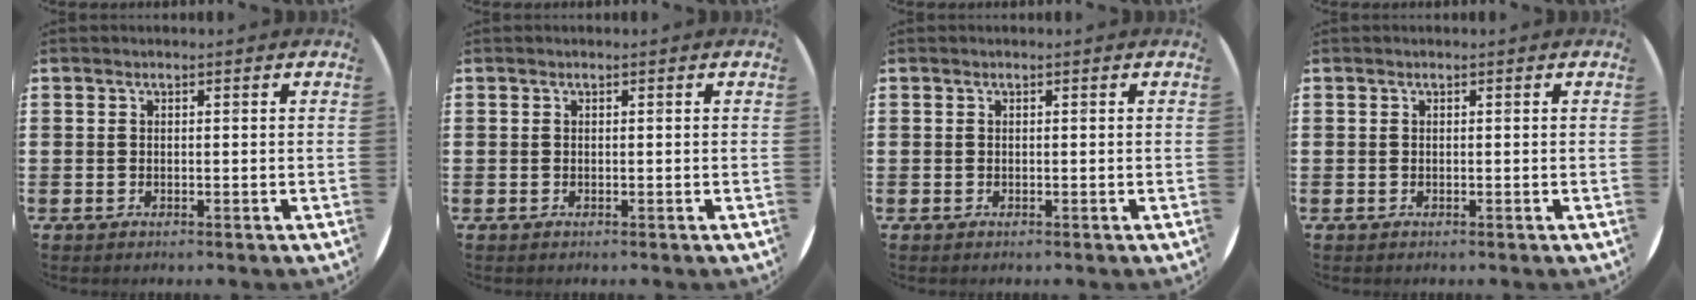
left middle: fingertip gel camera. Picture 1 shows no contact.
{"total": 0.0}
{"total": 0.0}
{"total": 0.0}